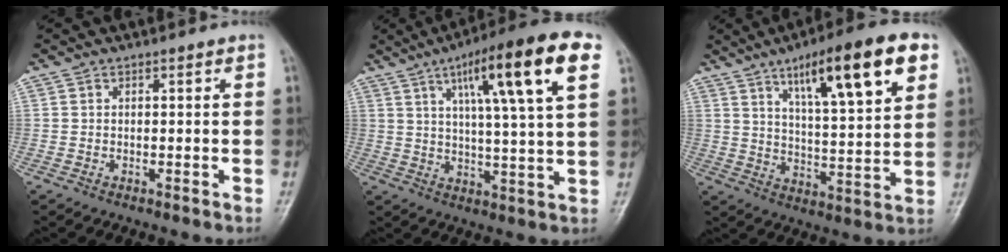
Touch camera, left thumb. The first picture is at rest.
{"total": 18.0, "force": [7.7, 2.9, 16.0], "torque": [-0.236, -0.007, 0.113]}
{"total": 18.5, "force": [9.3, 4.5, 15.4], "torque": [-0.215, -0.027, 0.144]}